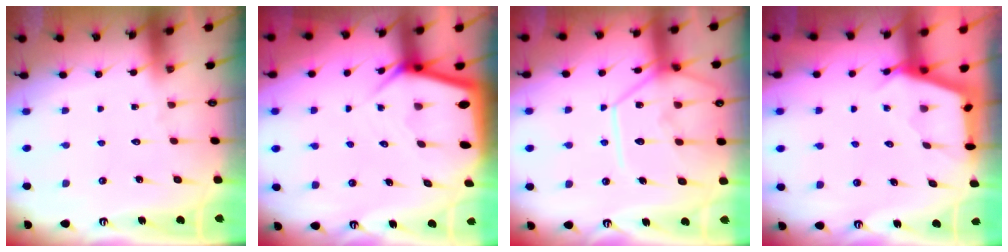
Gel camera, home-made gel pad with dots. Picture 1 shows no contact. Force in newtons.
{"total": 5.8, "press": 5.8, "slide": 0.5}
{"total": 13.9, "press": 13.8, "slide": 0.9}
{"total": 2.9, "press": 2.9, "slide": 0.3}